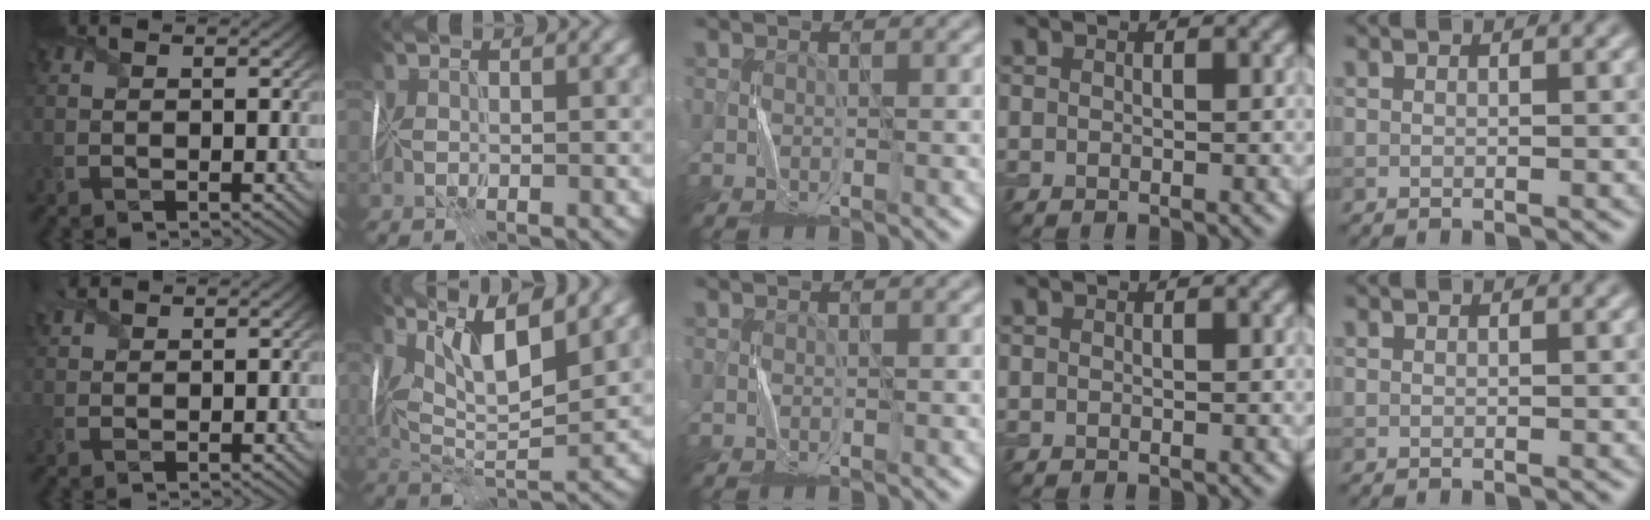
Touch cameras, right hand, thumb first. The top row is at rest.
{"thumb": {"total": 2.7, "force": [2.2, 0.8, 1.2], "torque": [-0.033, 0.014, 0.043]}, "index": {"total": 8.1, "force": [4.4, 1.9, 6.6], "torque": [-0.122, 0.002, 0.080]}}